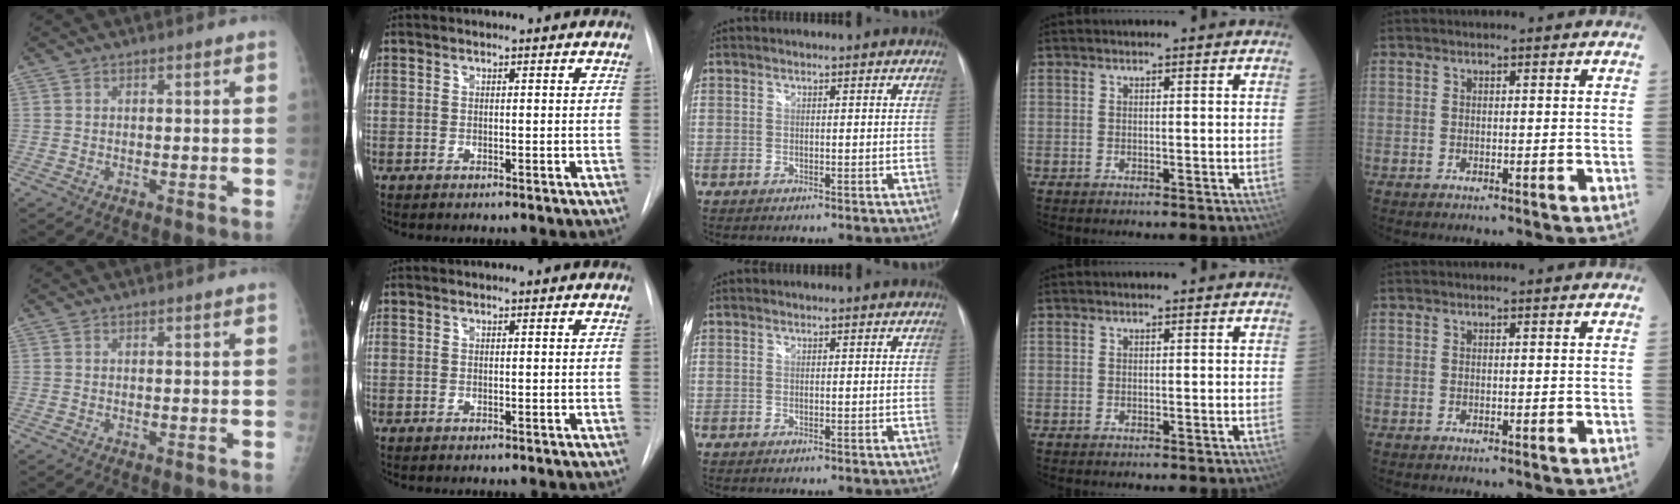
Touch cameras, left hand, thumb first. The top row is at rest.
{}